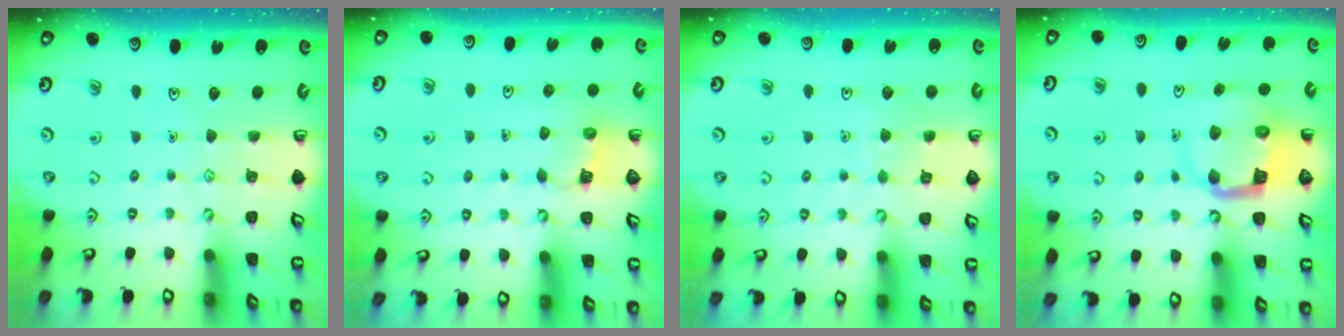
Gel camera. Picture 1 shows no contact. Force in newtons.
{"total": 2.1, "press": 2.0, "slide": 0.5}
{"total": 3.9, "press": 3.9, "slide": 0.3}
{"total": 7.3, "press": 7.3, "slide": 1.0}